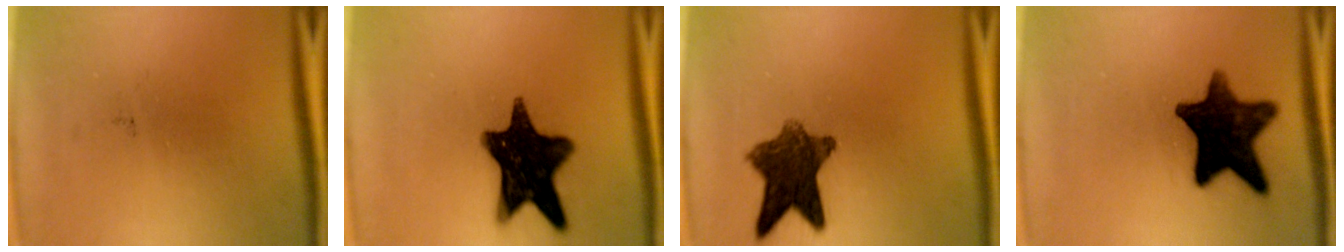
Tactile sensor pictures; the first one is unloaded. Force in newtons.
{"total": 15.3}
{"total": 9.2}
{"total": 13.6}